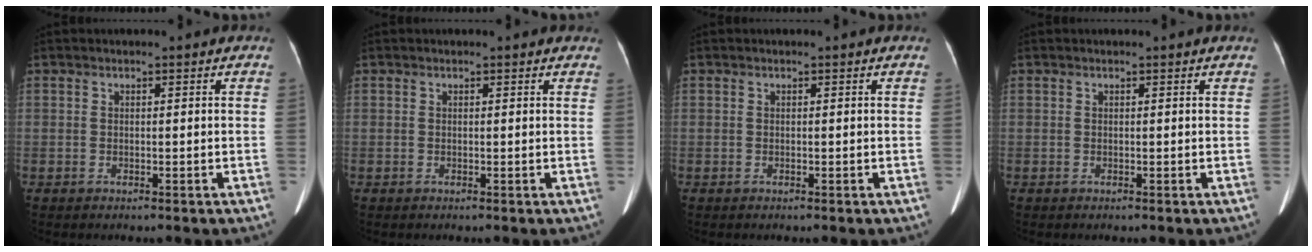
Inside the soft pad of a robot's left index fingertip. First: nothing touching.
{"total": 1.8, "force": [1.7, 0.5, 0.6], "torque": [-0.011, 0.005, 0.006]}
{"total": 0.0}
{"total": 0.7, "force": [0.7, 0.0, 0.2], "torque": [-0.008, -0.001, 0.007]}